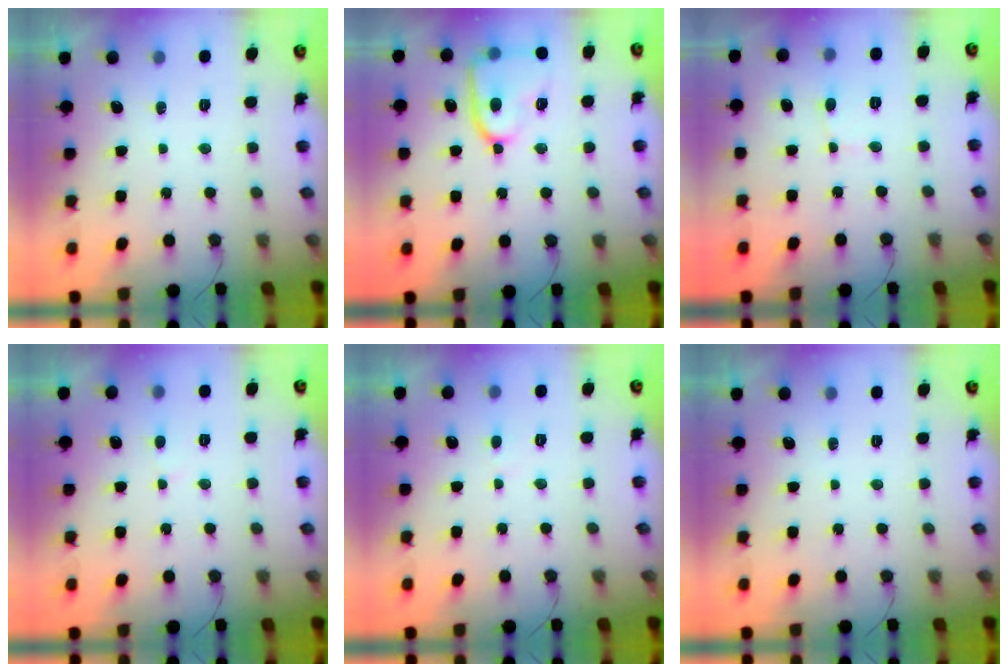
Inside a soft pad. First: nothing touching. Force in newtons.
{"total": 15.8, "press": 15.7, "slide": 1.3}
{"total": 2.8, "press": 2.8, "slide": 0.3}
{"total": 2.2, "press": 2.2, "slide": 0.2}
{"total": 2.6, "press": 2.6, "slide": 0.2}
{"total": 0.0}